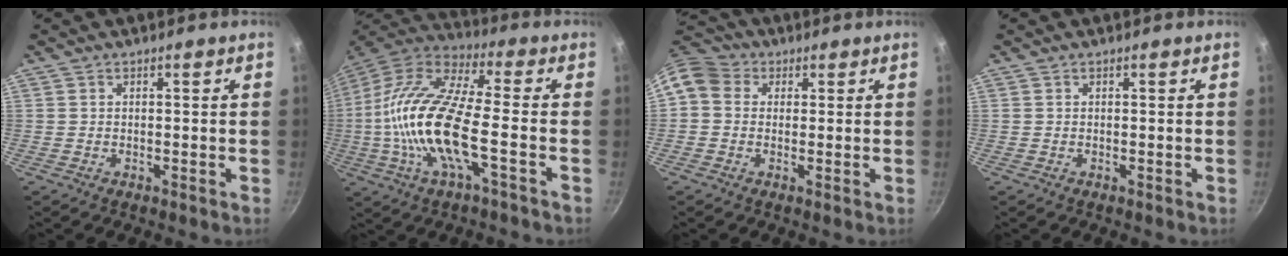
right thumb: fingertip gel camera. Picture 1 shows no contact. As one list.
[{"total": 19.7, "force": [-3.6, 6.5, 18.2], "torque": [-0.365, 0.034, -0.085]}, {"total": 7.4, "force": [1.4, 6.3, 3.7], "torque": [-0.053, 0.014, 0.005]}, {"total": 0.0}]